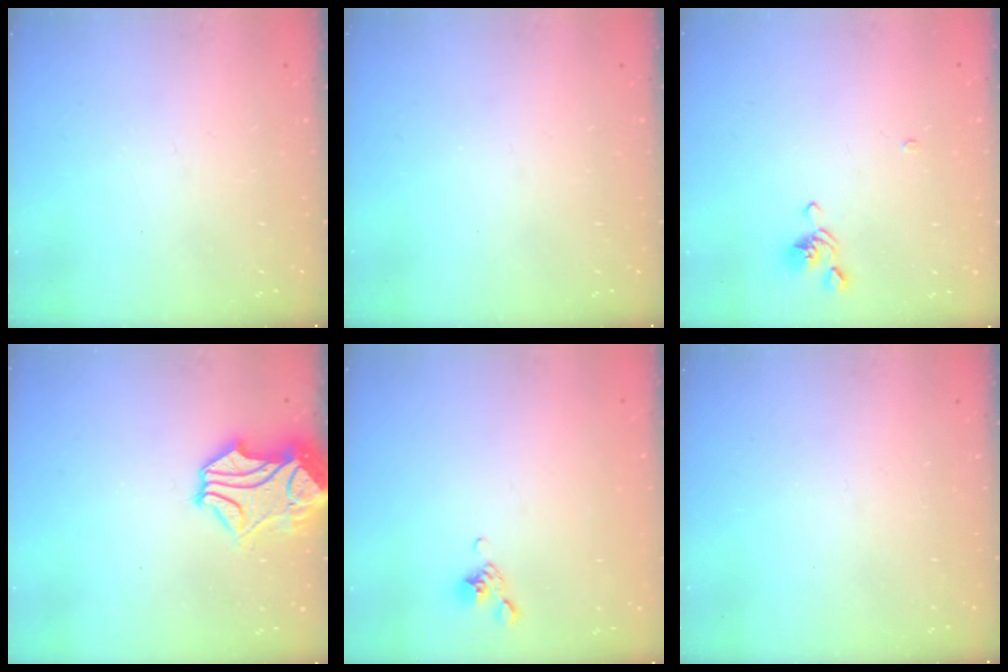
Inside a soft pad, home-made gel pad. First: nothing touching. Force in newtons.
{"total": 0.0}
{"total": 1.9, "press": 1.8, "slide": 0.4}
{"total": 3.2, "press": 2.8, "slide": 1.6}
{"total": 5.8, "press": 5.7, "slide": 0.9}
{"total": 0.0}